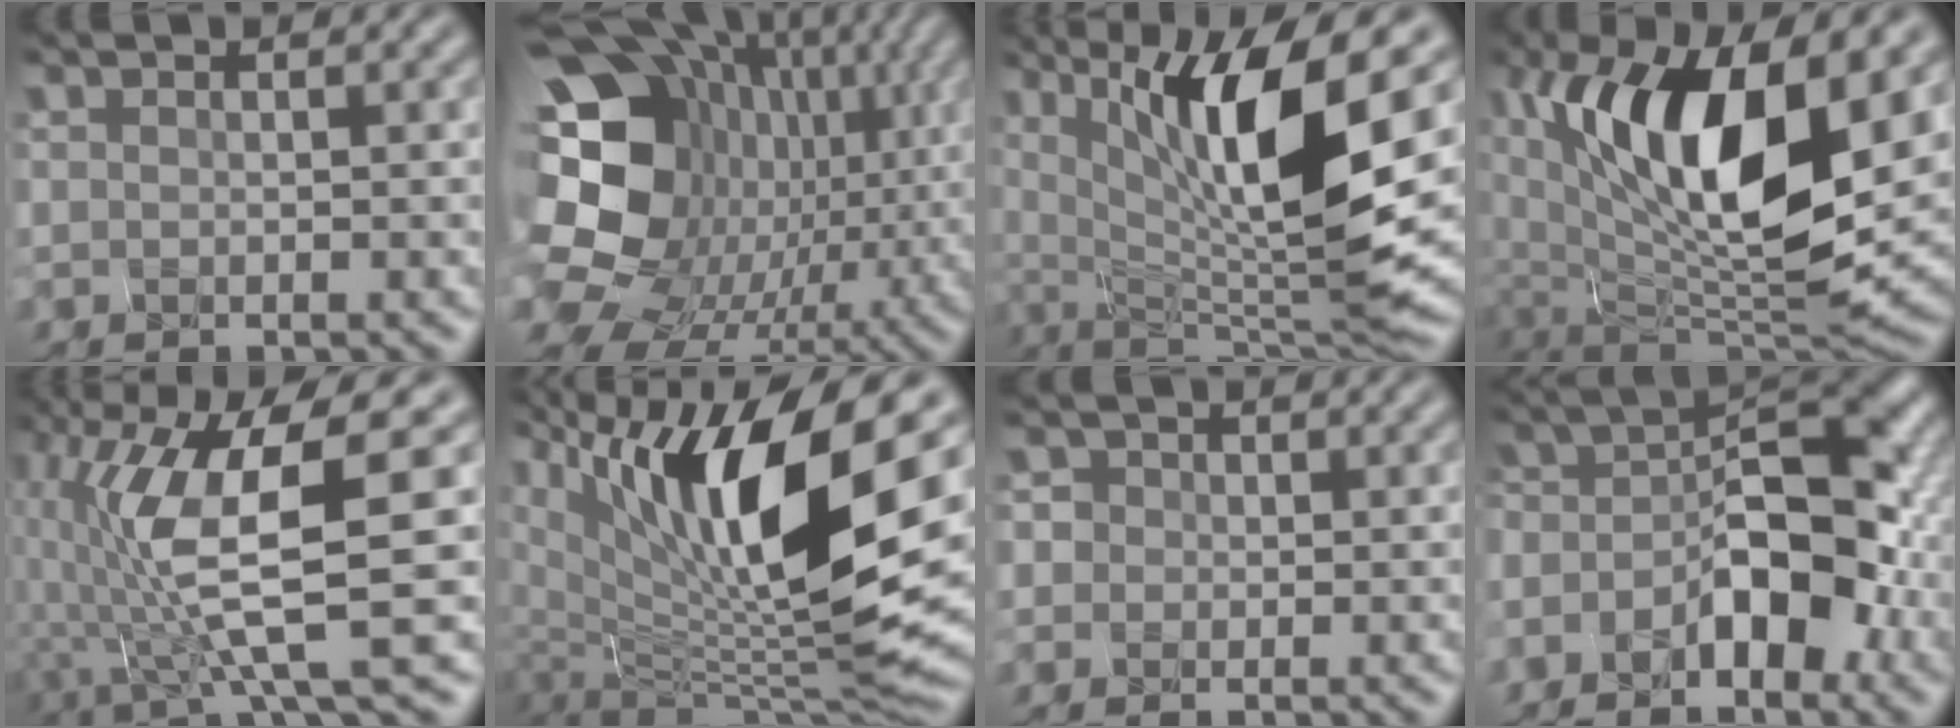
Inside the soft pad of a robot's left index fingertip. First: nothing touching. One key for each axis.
{"total": 19.4, "fx": 1.6, "fy": 16.7, "fz": 9.7, "tx": -0.234, "ty": 0.004, "tz": 0.043}
{"total": 10.8, "fx": 1.6, "fy": 2.2, "fz": 10.5, "tx": -0.192, "ty": -0.009, "tz": 0.055}
{"total": 12.4, "fx": 3.7, "fy": 5.0, "fz": 10.7, "tx": -0.187, "ty": -0.012, "tz": 0.086}
{"total": 8.4, "fx": -0.6, "fy": 1.7, "fz": 8.2, "tx": -0.177, "ty": -0.011, "tz": 0.013}
{"total": 14.4, "fx": 5.1, "fy": 6.3, "fz": 11.9, "tx": -0.230, "ty": -0.005, "tz": 0.109}
{"total": 1.4, "fx": -0.6, "fy": 0.6, "fz": -1.2, "tx": 0.004, "ty": 0.002, "tz": 0.007}
{"total": 6.3, "fx": -3.7, "fy": 3.0, "fz": 4.1, "tx": -0.067, "ty": 0.018, "tz": -0.056}